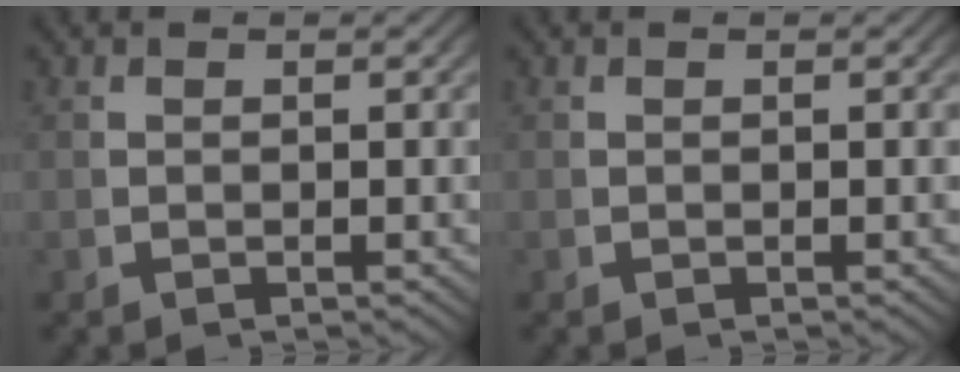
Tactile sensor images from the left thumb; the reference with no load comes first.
{"total": 0.0}